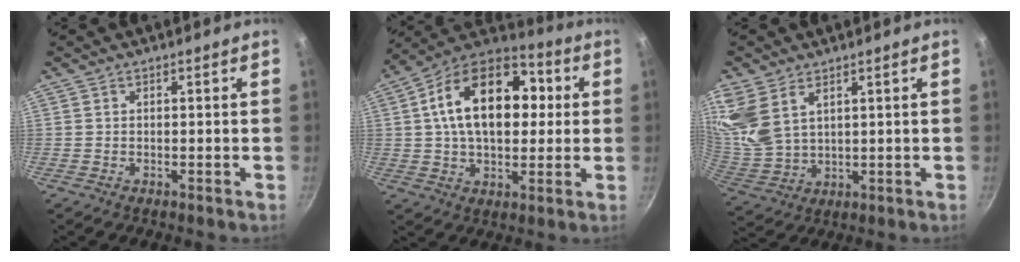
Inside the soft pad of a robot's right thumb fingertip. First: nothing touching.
{"total": 21.2, "force": [3.6, 12.9, 16.5], "torque": [-0.242, 0.023, 0.049]}
{"total": 13.2, "force": [5.6, 8.1, 8.8], "torque": [-0.217, -0.012, 0.129]}